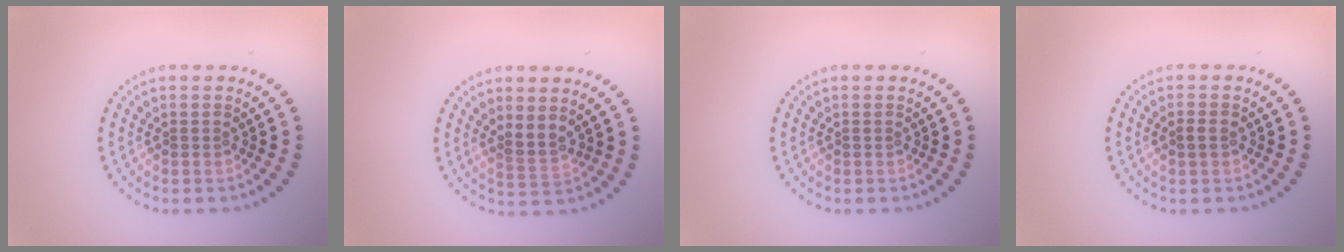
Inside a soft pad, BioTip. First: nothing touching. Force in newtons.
{"total": 1.8, "press": 1.5, "slide": 1.0}
{"total": 0.0}
{"total": 1.2, "press": 1.2, "slide": 0.1}